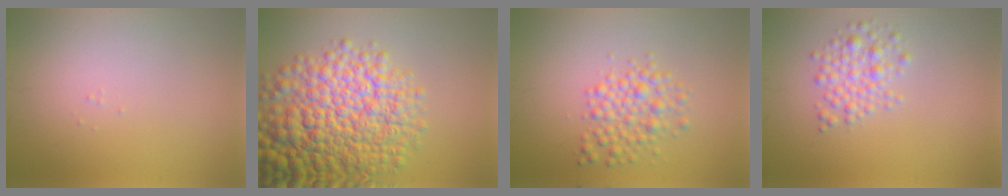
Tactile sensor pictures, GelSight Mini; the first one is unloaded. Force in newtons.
{"total": 12.2, "press": 12.2, "slide": 0.4}
{"total": 3.3, "press": 3.3, "slide": 0.1}
{"total": 2.6, "press": 2.6, "slide": 0.2}